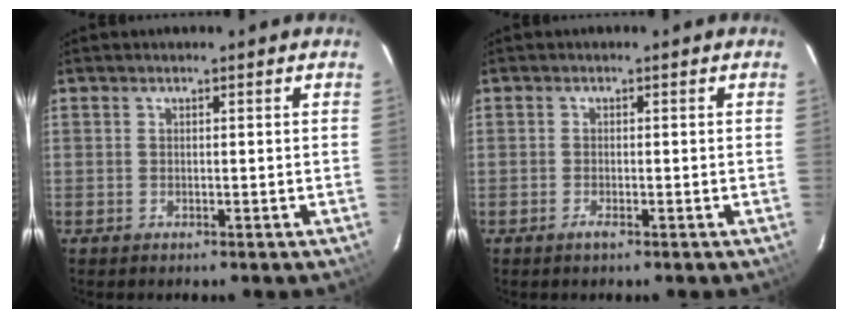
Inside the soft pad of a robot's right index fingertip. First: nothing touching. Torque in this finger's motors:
{"motor_torque": [0.00, -0.06, 0.12, 0.01]}